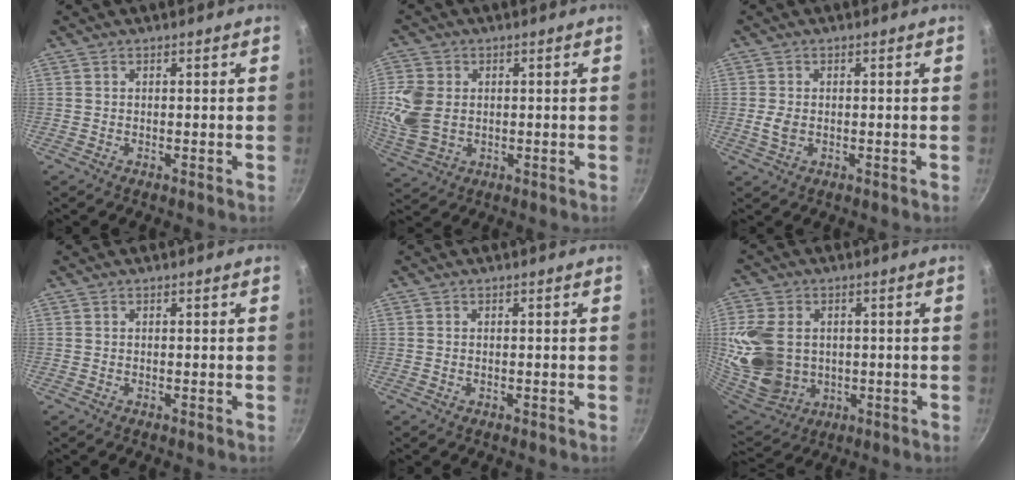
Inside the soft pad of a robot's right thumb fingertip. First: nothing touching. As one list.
[{"total": 9.1, "force": [0.7, 6.8, 6.0], "torque": [-0.119, -0.004, 0.018]}, {"total": 2.7, "force": [-0.3, 1.8, 2.0], "torque": [-0.037, 0.000, -0.003]}, {"total": 0.0}, {"total": 0.0}, {"total": 17.1, "force": [1.2, 13.1, 11.0], "torque": [-0.228, -0.012, 0.041]}]